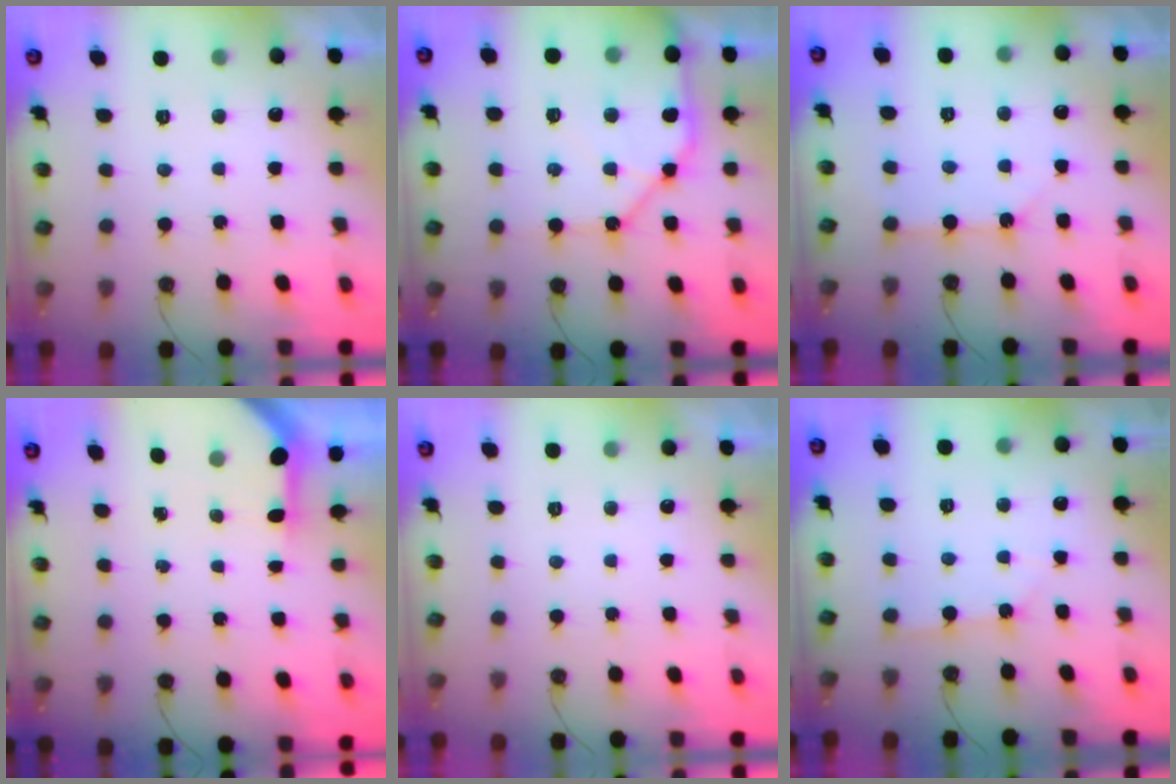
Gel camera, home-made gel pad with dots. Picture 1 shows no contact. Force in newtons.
{"total": 14.0, "press": 13.9, "slide": 1.6}
{"total": 2.5, "press": 2.5, "slide": 0.3}
{"total": 3.5, "press": 3.5, "slide": 0.4}
{"total": 0.0}
{"total": 1.8, "press": 1.8, "slide": 0.3}